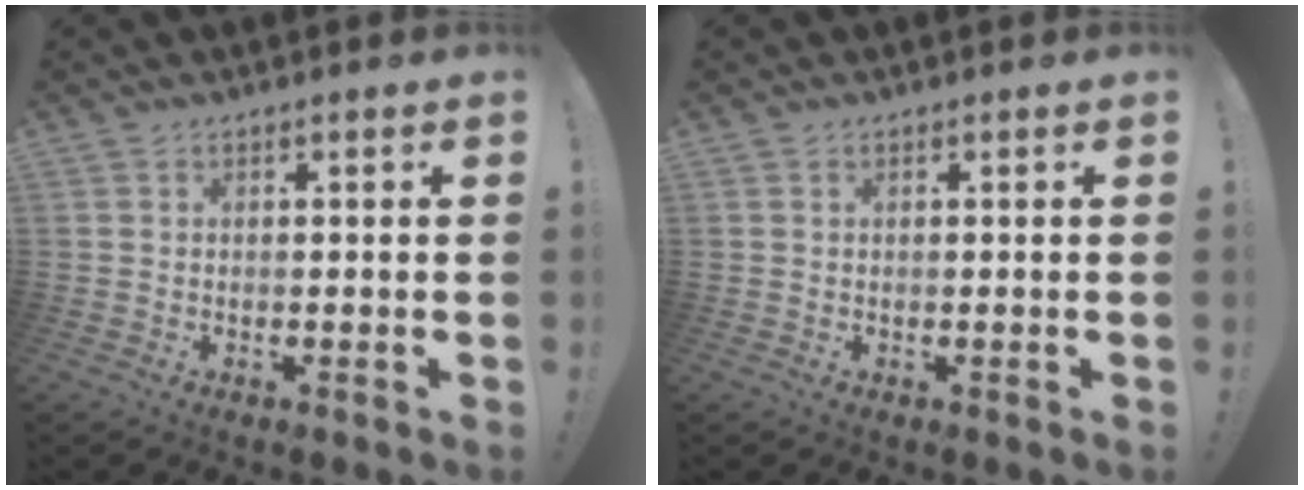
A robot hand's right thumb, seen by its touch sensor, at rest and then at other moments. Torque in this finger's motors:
{"motor_torque": [0.04, -0.03, 0.14, -0.16, 0.08]}